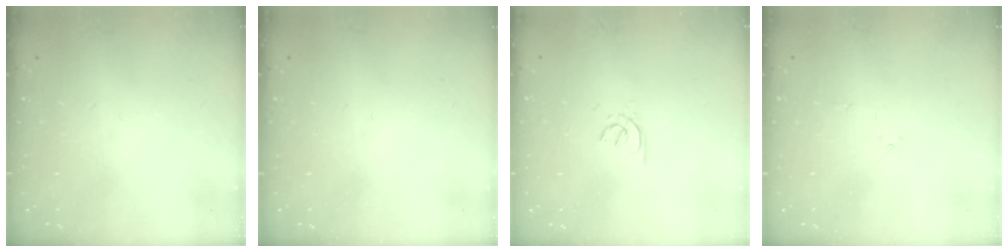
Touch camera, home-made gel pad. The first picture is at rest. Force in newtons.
{"total": 0.0}
{"total": 1.2, "press": 1.2, "slide": 0.4}
{"total": 4.7, "press": 4.7, "slide": 0.2}